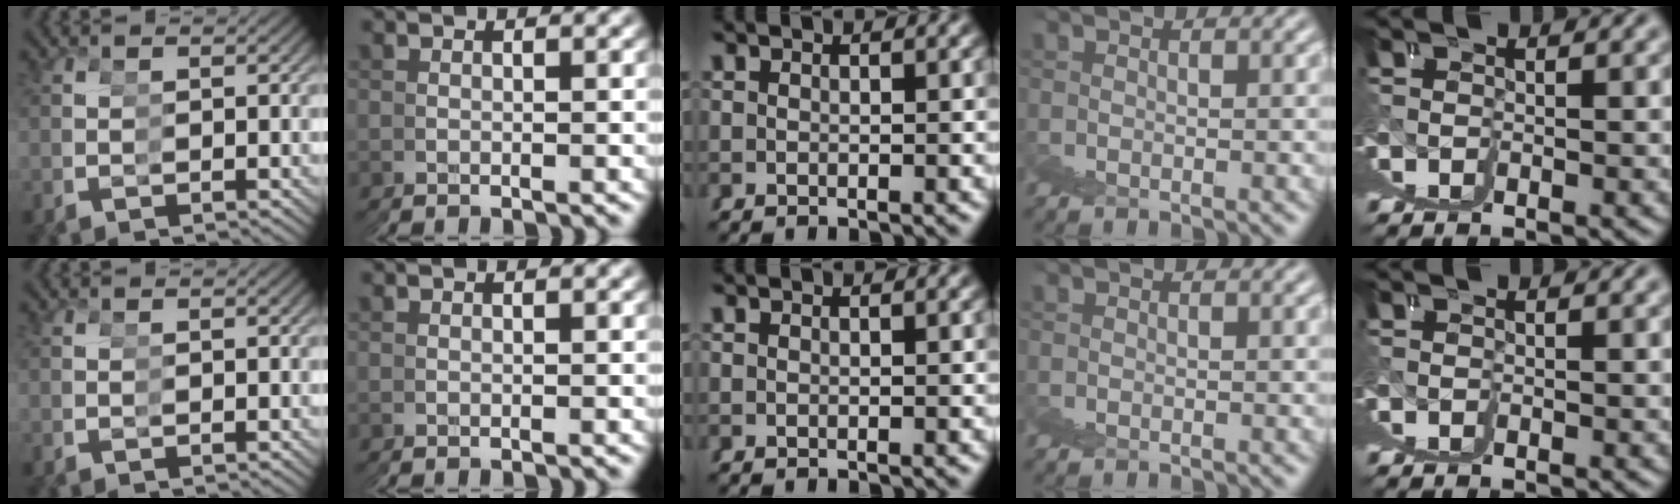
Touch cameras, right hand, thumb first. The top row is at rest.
{}